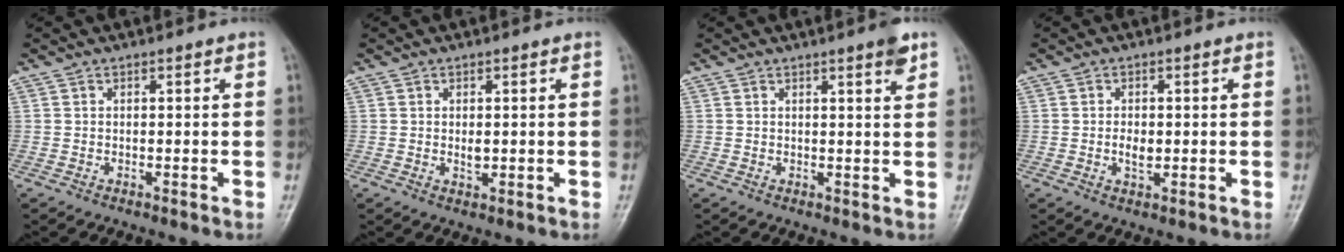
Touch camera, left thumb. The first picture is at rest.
{"total": 2.1, "force": [0.2, 1.2, 1.7], "torque": [-0.023, -0.004, 0.005]}
{"total": 2.8, "force": [1.8, 0.2, 2.2], "torque": [-0.028, -0.010, 0.023]}
{"total": 3.0, "force": [-0.2, 1.8, 2.4], "torque": [-0.037, -0.002, -0.003]}